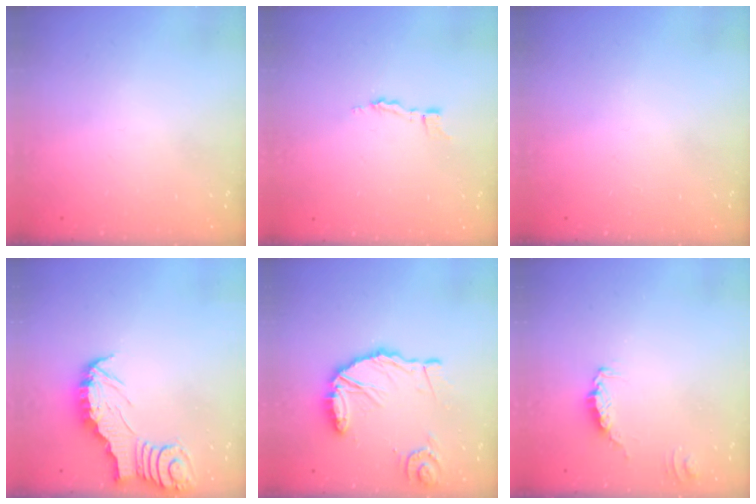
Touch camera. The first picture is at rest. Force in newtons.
{"total": 2.9, "press": 2.9, "slide": 0.3}
{"total": 0.0}
{"total": 3.0, "press": 3.0, "slide": 0.2}
{"total": 14.7, "press": 14.5, "slide": 1.9}
{"total": 0.0}